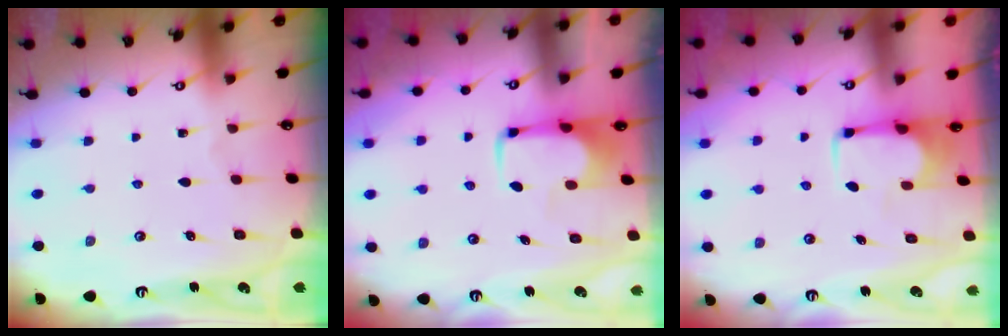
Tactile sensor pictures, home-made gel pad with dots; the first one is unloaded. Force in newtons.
{"total": 2.0, "press": 2.0, "slide": 0.4}
{"total": 1.7, "press": 1.5, "slide": 0.9}